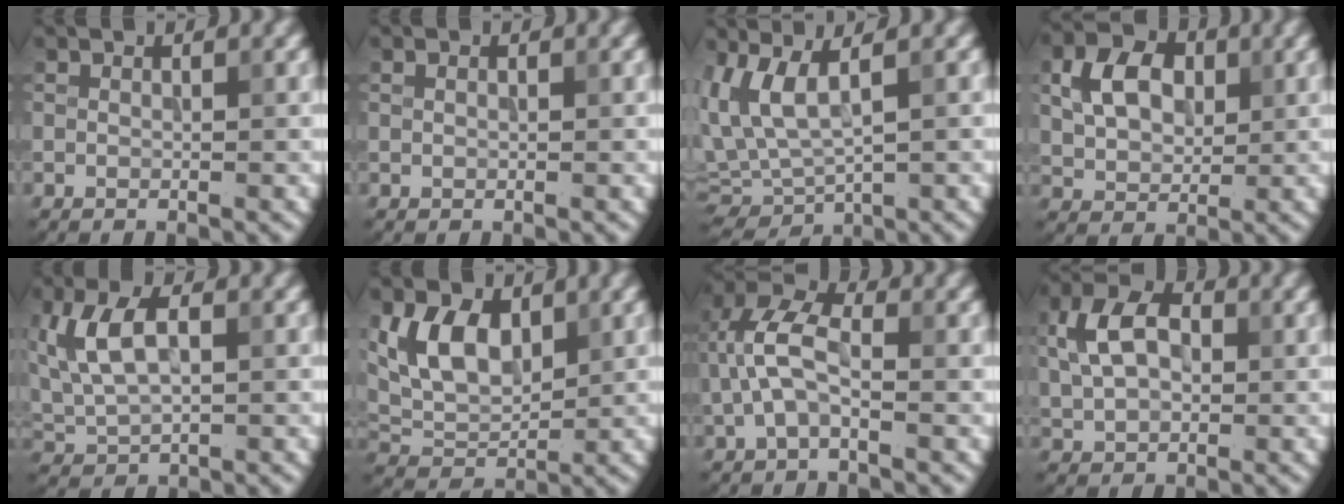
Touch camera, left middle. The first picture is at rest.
{"total": 0.5, "force": [0.2, 0.3, 0.3], "torque": [-0.007, 0.002, 0.003]}
{"total": 6.6, "force": [1.4, 3.1, 5.6], "torque": [-0.136, 0.000, 0.031]}
{"total": 5.3, "force": [1.4, 3.8, 3.5], "torque": [-0.071, 0.008, 0.022]}
{"total": 5.9, "force": [1.4, 3.1, 4.9], "torque": [-0.107, 0.010, 0.027]}
{"total": 6.4, "force": [2.1, 4.0, 4.6], "torque": [-0.091, 0.000, 0.037]}
{"total": 4.9, "force": [-0.4, 2.5, 4.2], "torque": [-0.098, 0.019, -0.019]}
{"total": 6.0, "force": [1.3, 4.1, 4.2], "torque": [-0.089, 0.011, 0.016]}